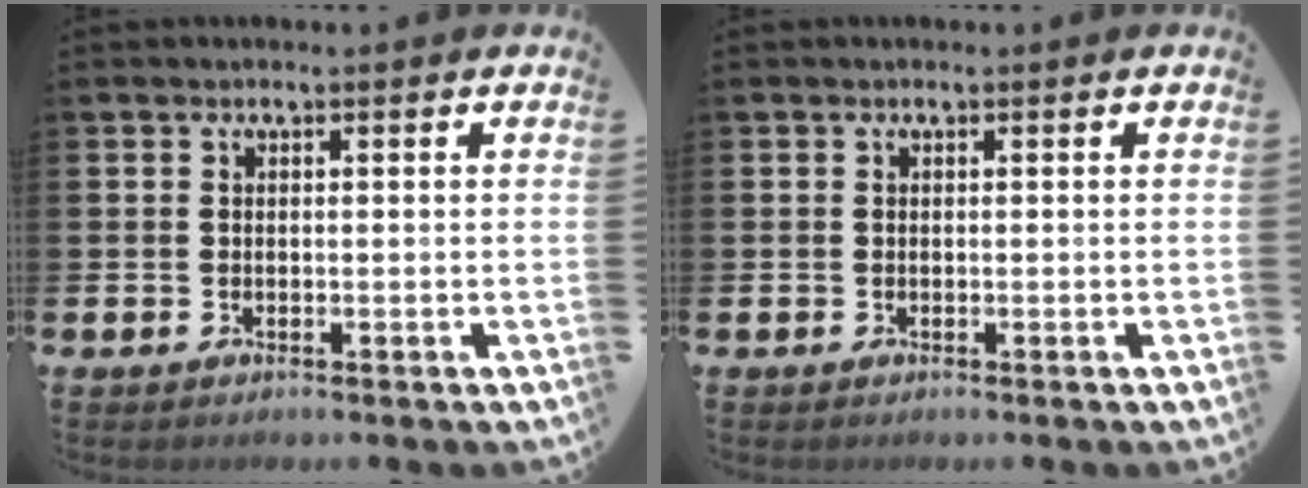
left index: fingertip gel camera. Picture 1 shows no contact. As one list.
[{"total": 0.0}]